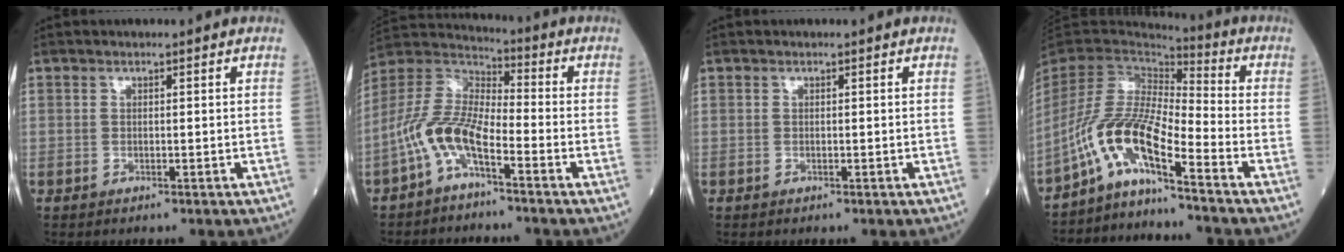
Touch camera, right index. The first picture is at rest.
{"total": 9.5, "force": [-4.9, 3.0, 7.5], "torque": [-0.175, 0.014, -0.106]}
{"total": 0.0}
{"total": 10.5, "force": [-6.9, 0.9, 7.8], "torque": [-0.168, 0.004, -0.134]}